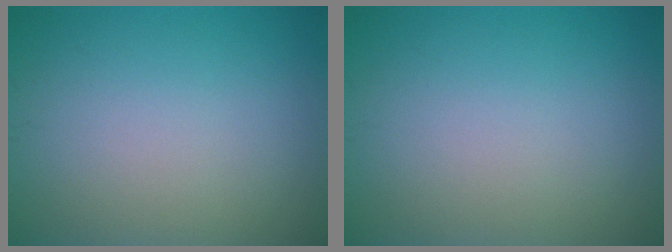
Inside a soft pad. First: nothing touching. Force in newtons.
{"total": 0.0}